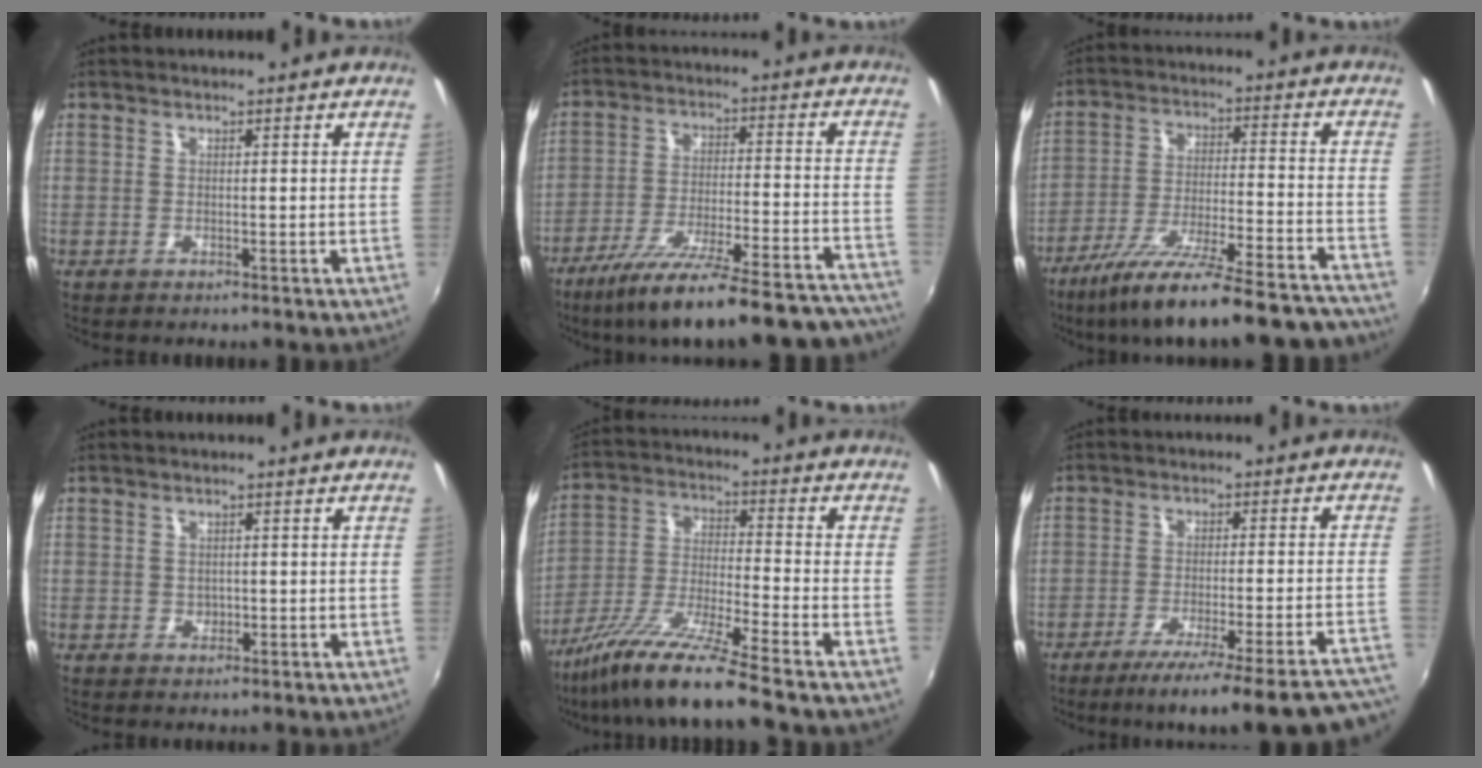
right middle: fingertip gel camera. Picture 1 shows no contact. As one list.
[{"total": 28.9, "force": [-25.5, 4.1, 12.8], "torque": [-0.197, -0.042, -0.356]}, {"total": 26.3, "force": [-22.9, 3.8, 12.3], "torque": [-0.205, -0.052, -0.329]}, {"total": 1.2, "force": [0.0, 1.1, 0.3], "torque": [0.001, -0.001, -0.001]}, {"total": 13.7, "force": [-10.9, -0.8, 8.2], "torque": [-0.170, -0.021, -0.206]}, {"total": 23.6, "force": [-20.9, 1.4, 11.0], "torque": [-0.146, -0.042, -0.286]}]